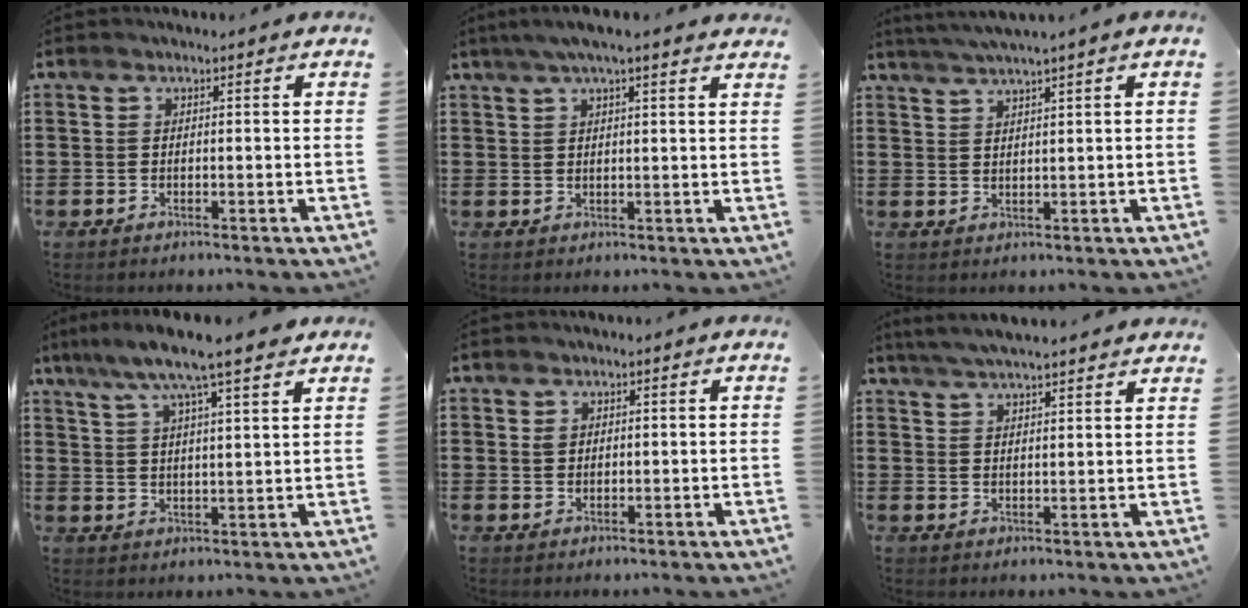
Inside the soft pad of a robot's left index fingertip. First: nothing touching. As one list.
[{"total": 3.8, "force": [2.9, 0.0, 2.5], "torque": [-0.054, -0.002, 0.052]}, {"total": 2.4, "force": [2.0, -0.7, 1.2], "torque": [-0.026, -0.005, 0.036]}, {"total": 8.4, "force": [6.5, 0.6, 5.2], "torque": [-0.120, -0.015, 0.114]}, {"total": 1.4, "force": [0.7, 1.0, 0.6], "torque": [-0.014, 0.004, 0.014]}, {"total": 4.3, "force": [4.1, -0.2, 1.2], "torque": [-0.036, -0.010, 0.074]}]